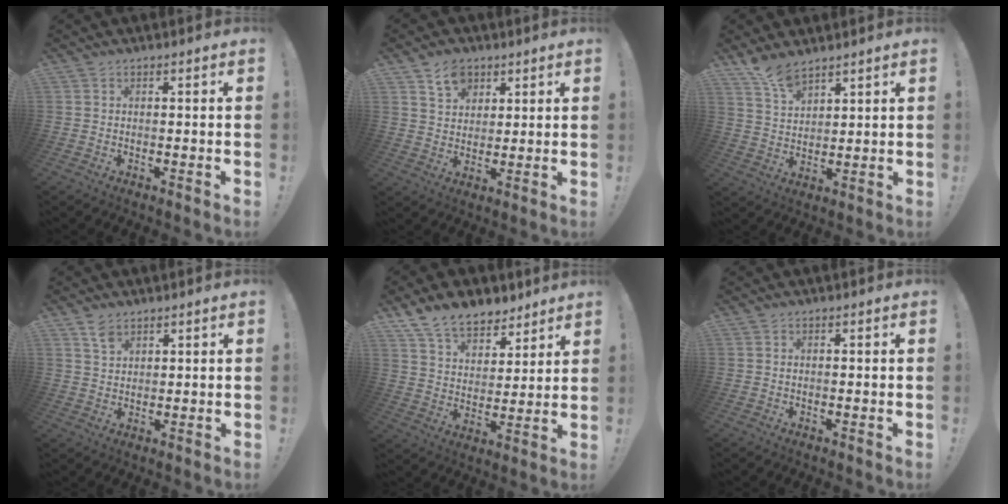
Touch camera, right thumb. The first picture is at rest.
{"total": 7.7, "force": [4.6, 5.7, 2.4], "torque": [-0.034, -0.020, 0.087]}
{"total": 7.3, "force": [6.2, 2.4, 3.0], "torque": [-0.053, -0.038, 0.116]}
{"total": 4.3, "force": [3.1, 2.4, 1.8], "torque": [-0.020, -0.019, 0.055]}
{"total": 11.8, "force": [9.2, 6.5, 3.6], "torque": [-0.065, -0.064, 0.177]}
{"total": 0.0}